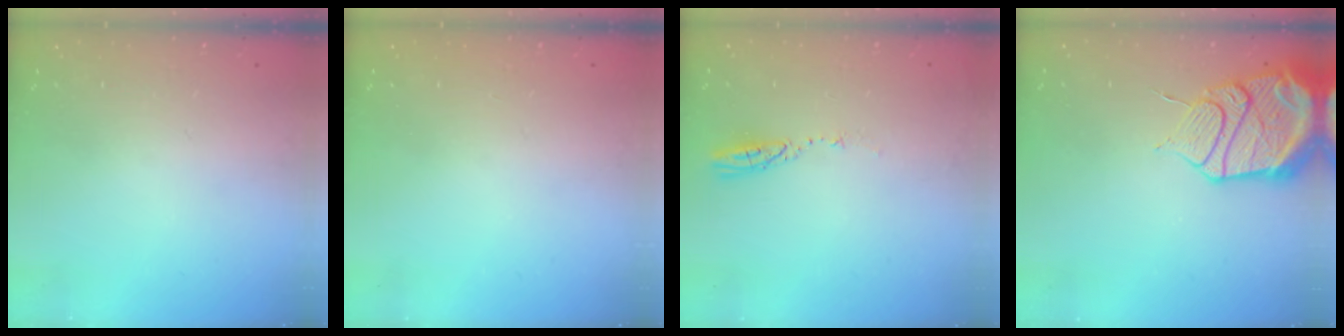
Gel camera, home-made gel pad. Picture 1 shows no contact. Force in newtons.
{"total": 0.0}
{"total": 3.3, "press": 3.3, "slide": 0.2}
{"total": 17.2, "press": 17.1, "slide": 1.7}